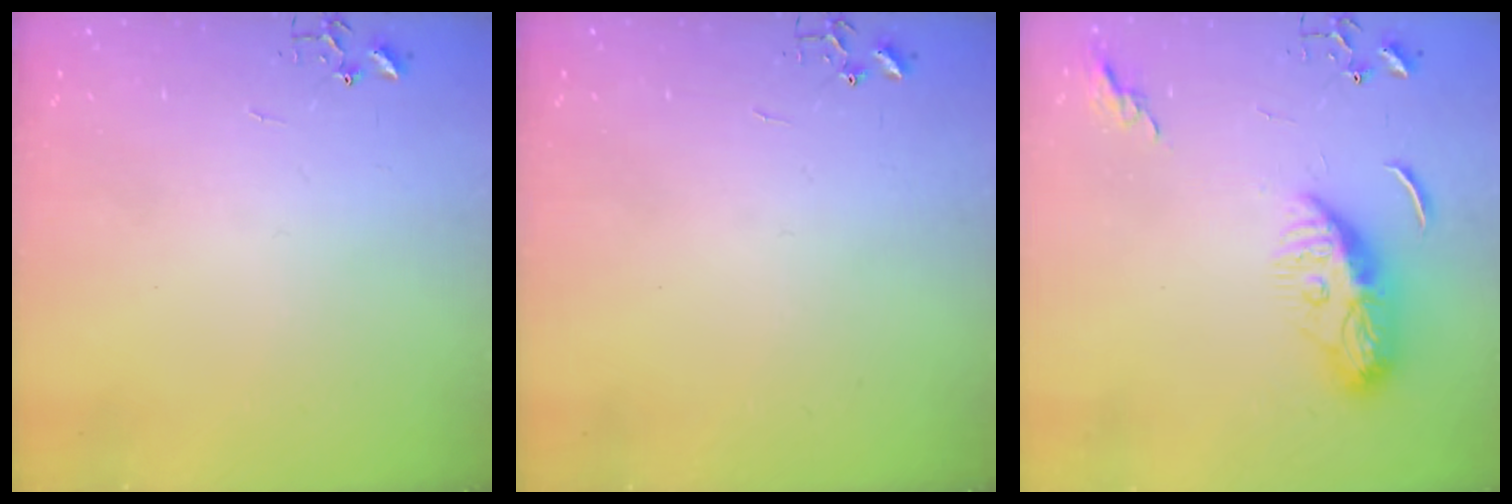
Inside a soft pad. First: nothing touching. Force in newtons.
{"total": 0.0}
{"total": 9.4, "press": 9.4, "slide": 1.0}